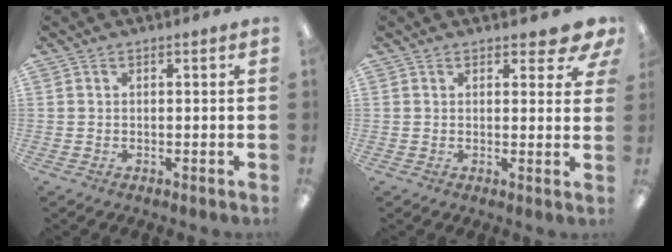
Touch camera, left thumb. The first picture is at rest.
{"total": 4.2, "force": [3.0, 2.0, 2.2], "torque": [-0.017, -0.014, 0.049]}